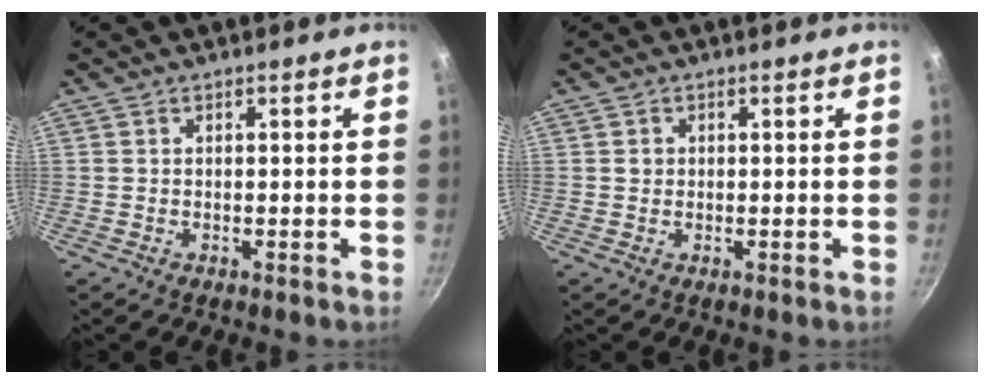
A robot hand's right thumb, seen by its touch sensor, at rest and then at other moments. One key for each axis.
{"total": 1.0, "fx": 0.1, "fy": 1.0, "fz": 0.3, "tx": -0.002, "ty": 0.003, "tz": 0.002}